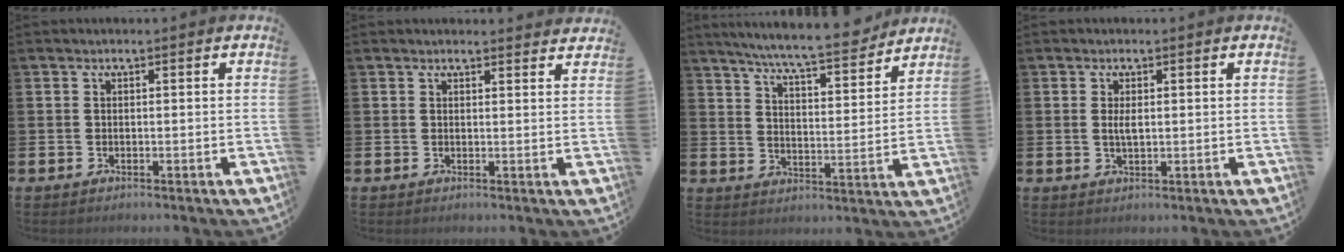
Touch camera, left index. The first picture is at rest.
{"total": 1.7, "force": [1.7, 0.2, -0.1], "torque": [0.014, -0.012, 0.028]}
{"total": 7.8, "force": [7.3, 0.1, 2.7], "torque": [-0.073, -0.049, 0.125]}
{"total": 1.9, "force": [0.2, 0.7, 1.7], "torque": [-0.033, 0.001, 0.001]}